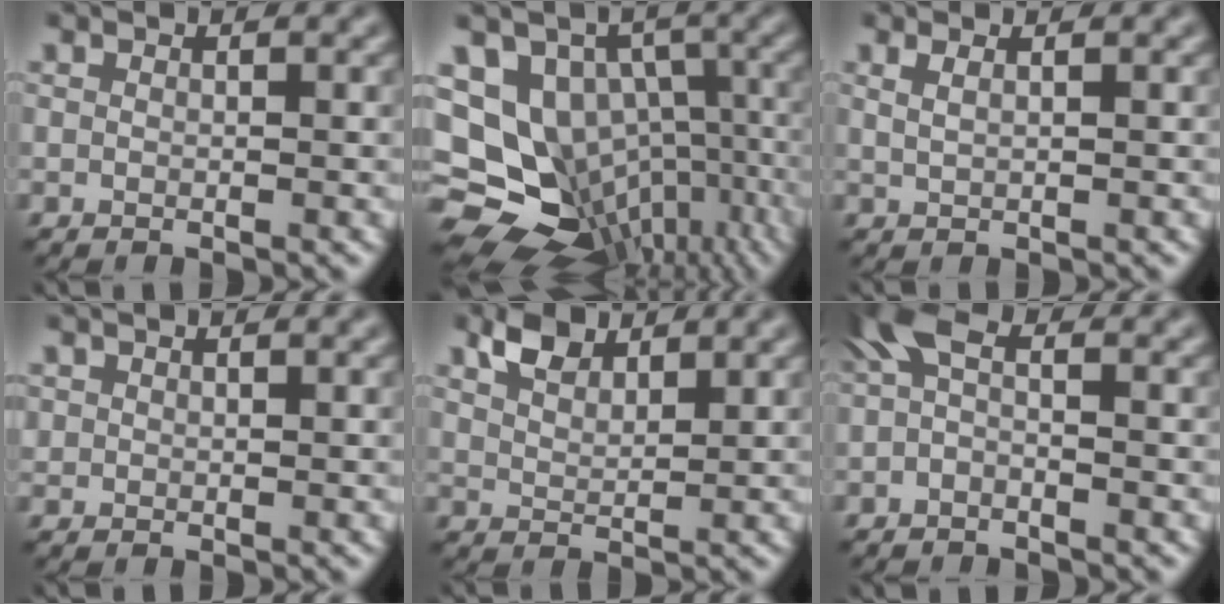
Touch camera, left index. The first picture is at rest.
{"total": 14.7, "force": [-5.2, 11.9, 6.9], "torque": [-0.127, -0.003, -0.049]}
{"total": 1.8, "force": [1.1, 0.8, 1.2], "torque": [-0.013, -0.006, 0.007]}
{"total": 0.7, "force": [0.3, 0.6, 0.1], "torque": [0.003, -0.001, 0.008]}
{"total": 3.0, "force": [2.3, 1.4, 1.4], "torque": [-0.033, 0.005, 0.047]}
{"total": 2.6, "force": [-0.2, 1.1, 2.3], "torque": [-0.050, 0.007, -0.014]}